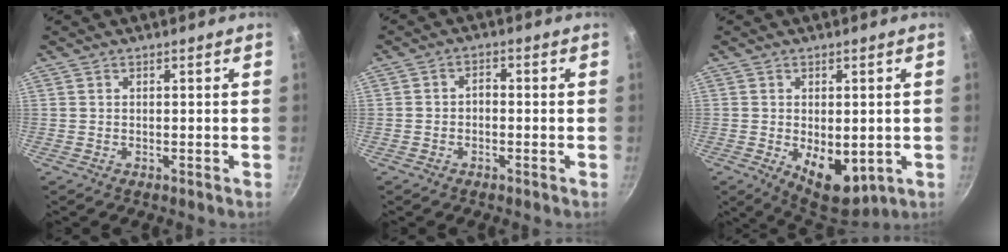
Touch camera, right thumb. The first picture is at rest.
{"total": 2.1, "force": [-0.8, 1.6, 1.3], "torque": [-0.016, 0.015, -0.015]}
{"total": 9.8, "force": [-1.8, 5.5, 7.9], "torque": [-0.088, -0.013, -0.009]}